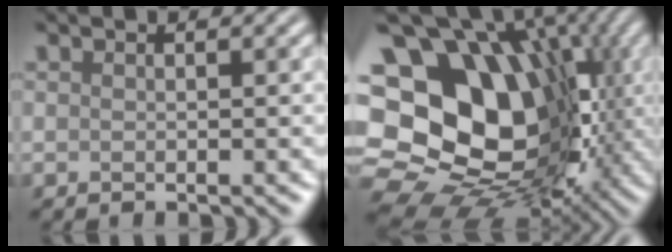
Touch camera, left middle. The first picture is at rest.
{"total": 21.3, "force": [1.7, 16.2, 13.8], "torque": [-0.244, -0.001, 0.044]}